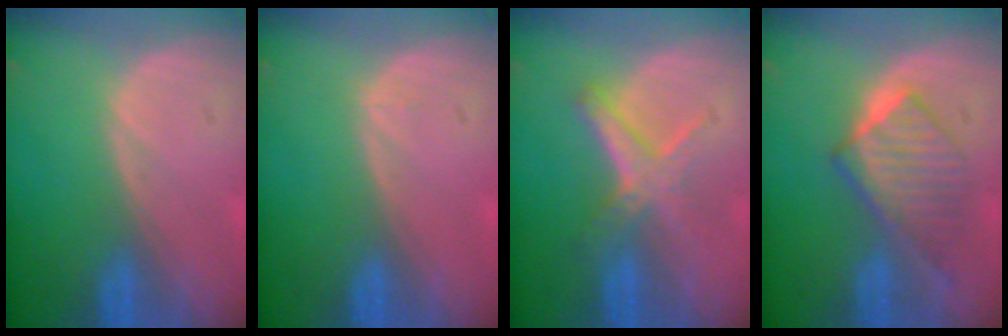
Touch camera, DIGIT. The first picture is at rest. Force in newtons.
{"total": 0.5, "press": 0.2, "slide": 0.5}
{"total": 5.4, "press": 5.2, "slide": 1.3}
{"total": 6.4, "press": 6.3, "slide": 1.5}